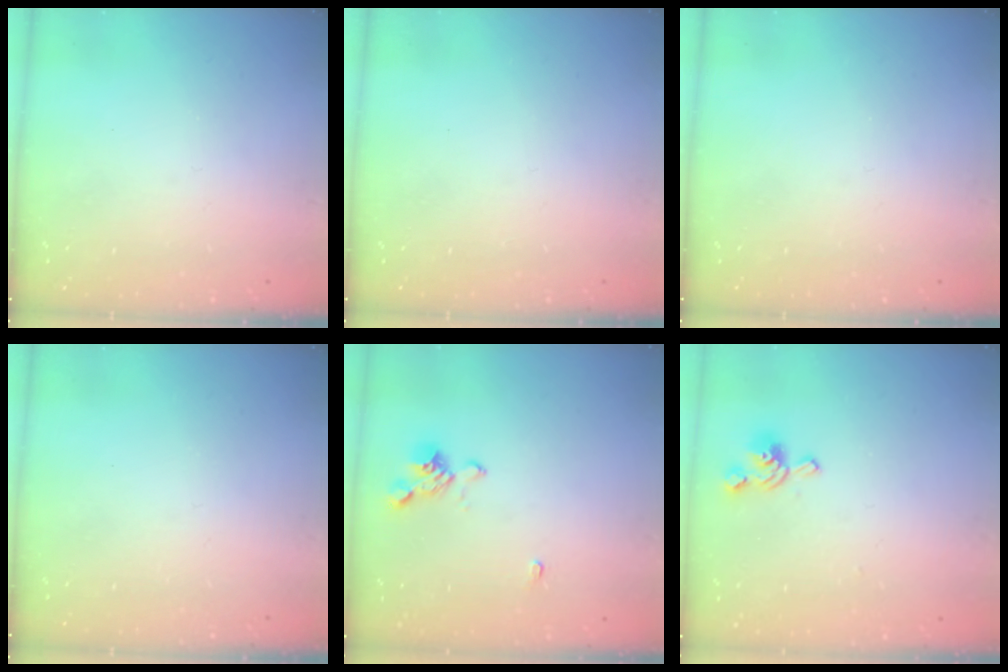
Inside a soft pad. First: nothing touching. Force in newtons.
{"total": 0.0}
{"total": 0.0}
{"total": 0.0}
{"total": 1.6, "press": 1.3, "slide": 0.9}
{"total": 1.7, "press": 1.4, "slide": 1.0}